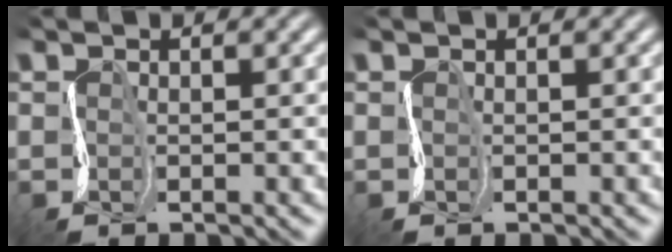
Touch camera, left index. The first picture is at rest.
{"total": 0.0}